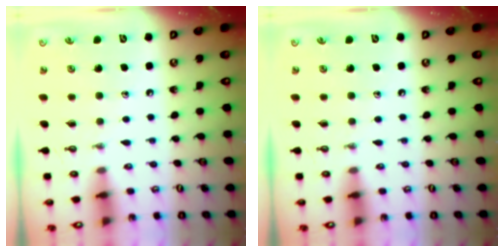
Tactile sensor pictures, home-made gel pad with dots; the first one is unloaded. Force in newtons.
{"total": 0.0}